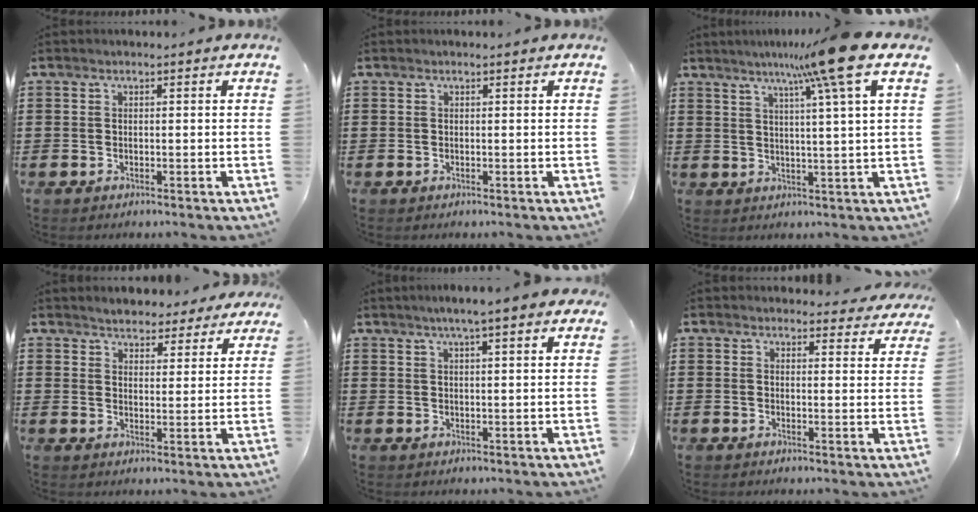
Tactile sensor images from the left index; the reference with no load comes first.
{"total": 0.0}
{"total": 9.9, "force": [6.0, -2.2, 7.6], "torque": [-0.145, -0.013, 0.090]}
{"total": 3.7, "force": [3.6, 0.9, -0.1], "torque": [-0.015, -0.008, 0.067]}
{"total": 3.8, "force": [2.7, 0.1, 2.7], "torque": [-0.059, 0.005, 0.046]}
{"total": 2.8, "force": [2.7, 0.6, 0.5], "torque": [-0.002, -0.015, 0.047]}